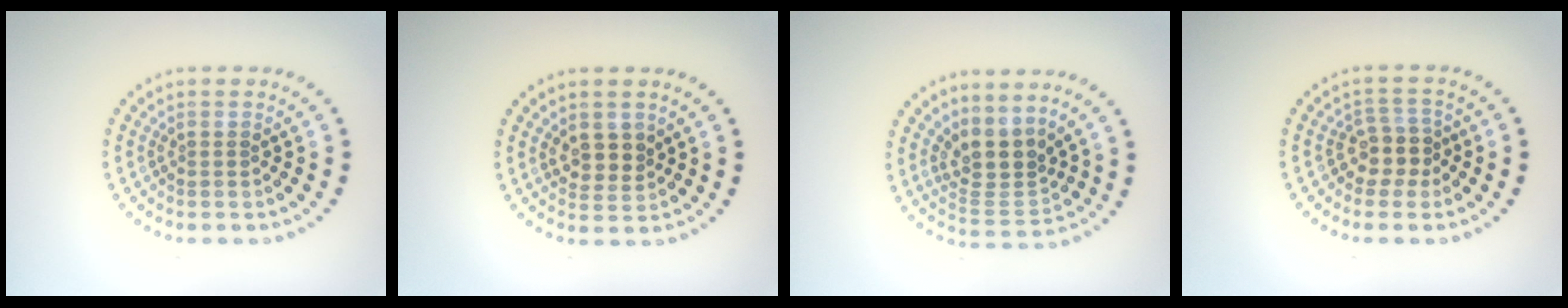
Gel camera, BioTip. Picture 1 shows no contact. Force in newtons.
{"total": 2.4, "press": 2.2, "slide": 1.0}
{"total": 3.4, "press": 2.4, "slide": 2.4}
{"total": 2.7, "press": 2.1, "slide": 1.6}